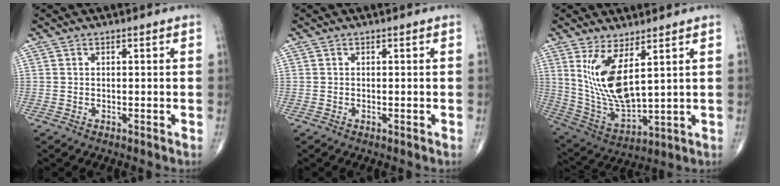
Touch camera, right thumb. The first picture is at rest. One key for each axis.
{"total": 0.0}
{"total": 13.0, "fx": 4.6, "fy": 4.7, "fz": 11.2, "tx": -0.224, "ty": -0.040, "tz": 0.110}